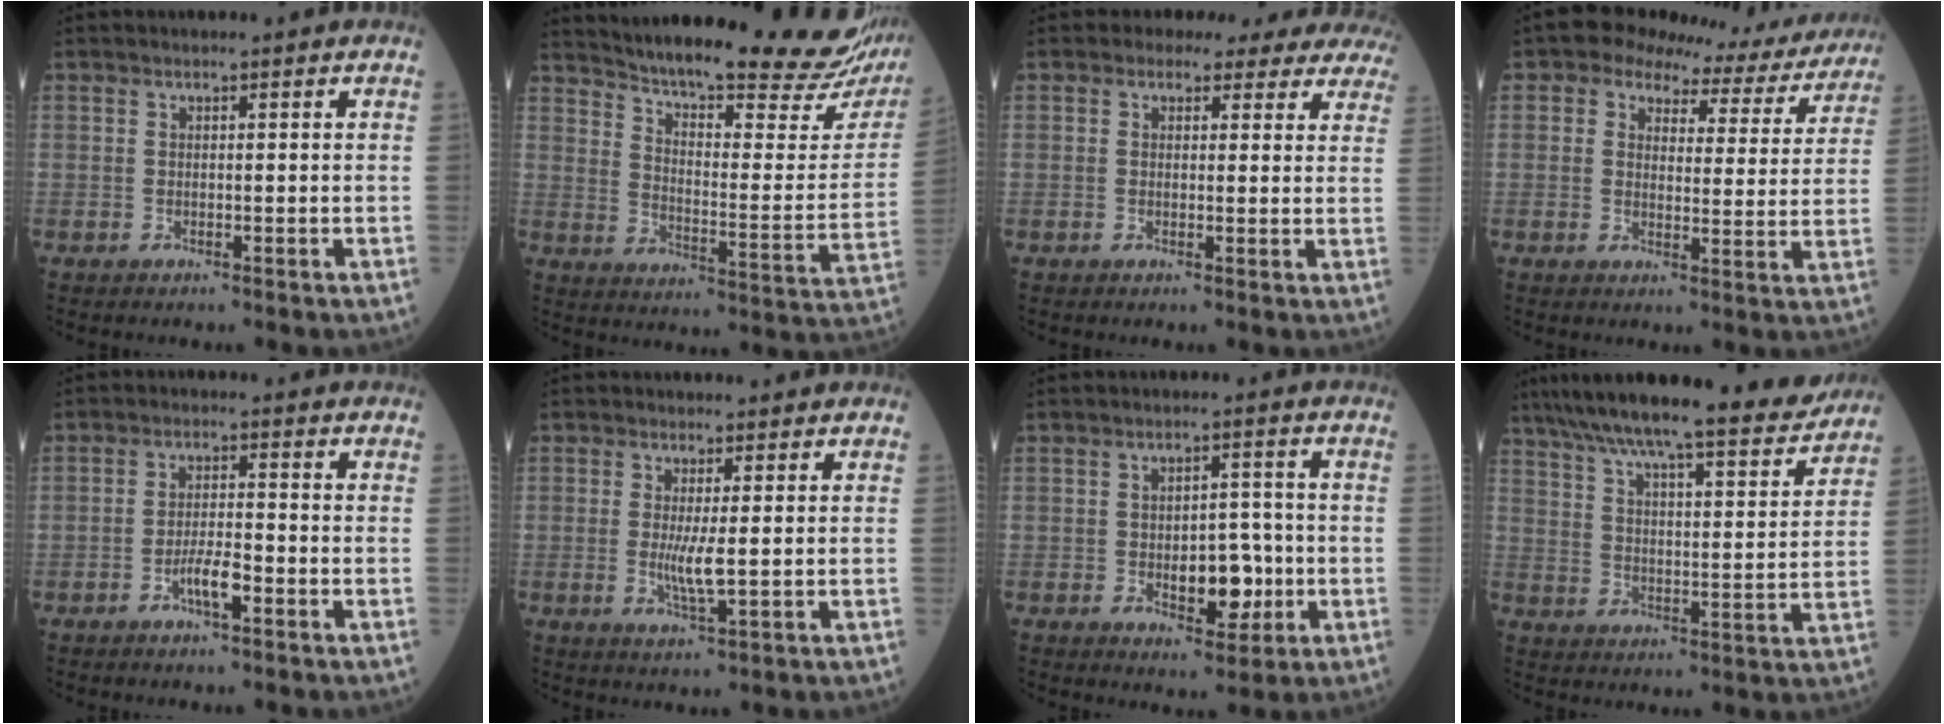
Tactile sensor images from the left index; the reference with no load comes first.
{"total": 28.9, "force": [25.8, 2.7, 12.7], "torque": [-0.197, -0.091, 0.330]}
{"total": 11.8, "force": [10.7, 4.6, 1.6], "torque": [0.016, 0.001, 0.090]}
{"total": 11.2, "force": [10.0, 4.4, 2.5], "torque": [-0.018, 0.008, 0.100]}
{"total": 3.9, "force": [-2.0, 0.7, 3.2], "torque": [-0.064, 0.002, -0.039]}
{"total": 3.8, "force": [0.0, 0.4, 3.7], "torque": [-0.076, -0.007, 0.003]}
{"total": 6.7, "force": [-1.6, 3.5, 5.5], "torque": [-0.078, 0.004, -0.017]}
{"total": 21.6, "force": [18.9, 2.1, 10.2], "torque": [-0.165, -0.002, 0.268]}